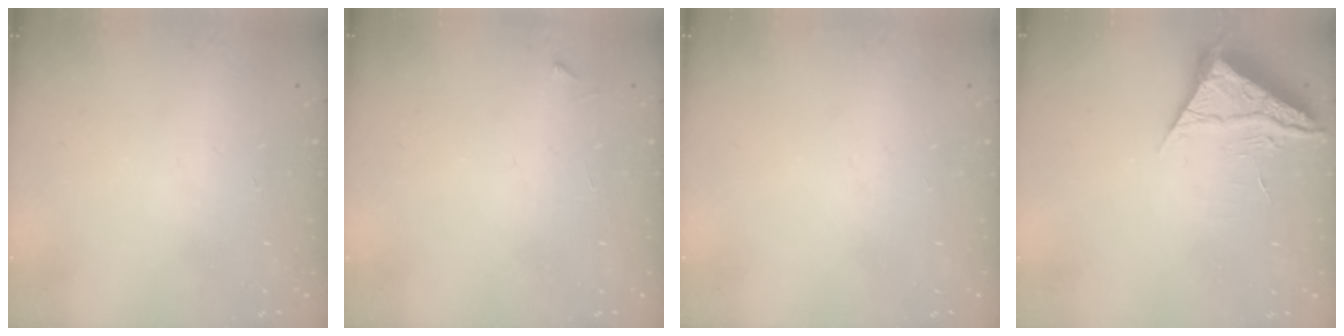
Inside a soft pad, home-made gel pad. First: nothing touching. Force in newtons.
{"total": 2.5, "press": 2.5, "slide": 0.3}
{"total": 0.0}
{"total": 6.3, "press": 6.3, "slide": 0.9}